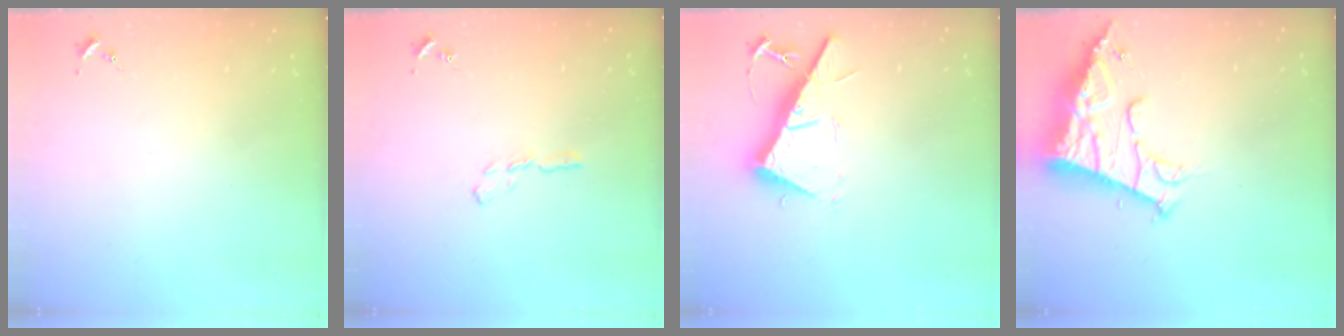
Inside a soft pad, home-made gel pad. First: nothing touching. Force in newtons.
{"total": 3.9, "press": 3.9, "slide": 0.4}
{"total": 14.3, "press": 14.3, "slide": 0.4}
{"total": 16.0, "press": 15.9, "slide": 1.8}